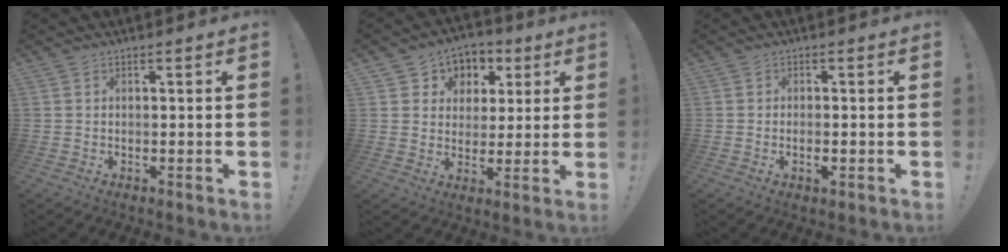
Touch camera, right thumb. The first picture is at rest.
{"total": 7.0, "force": [2.0, 6.5, 1.4], "torque": [-0.021, -0.015, 0.043]}
{"total": 2.0, "force": [-0.8, 0.7, 1.7], "torque": [-0.026, 0.002, -0.014]}